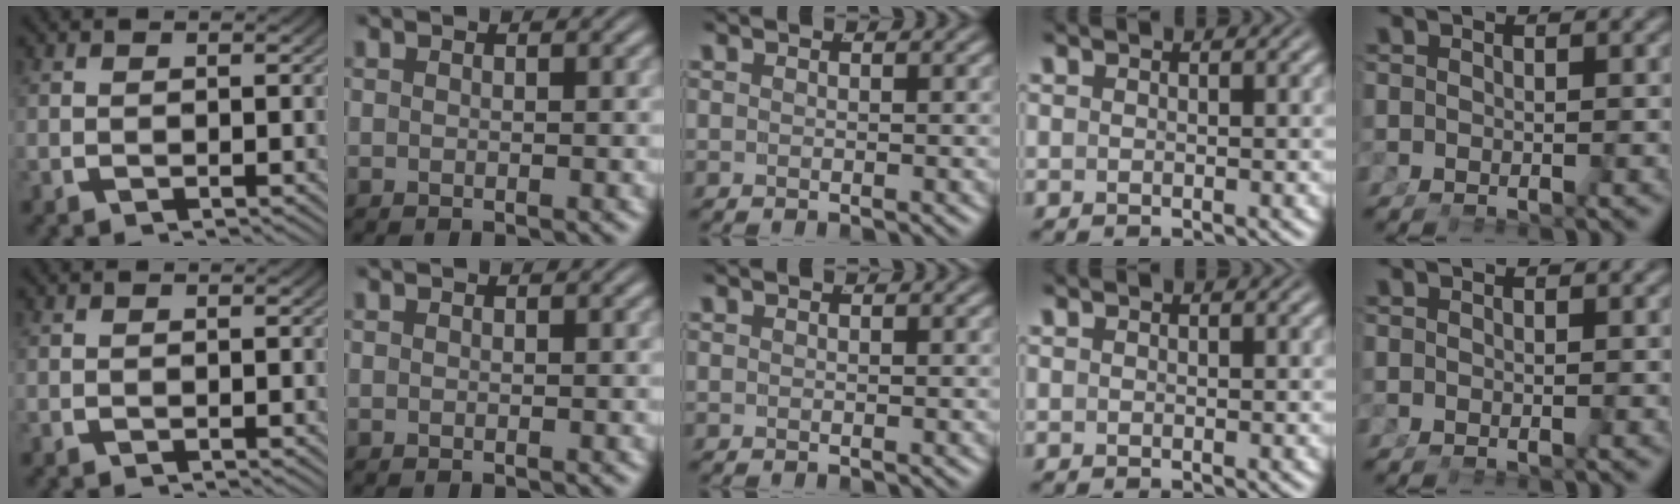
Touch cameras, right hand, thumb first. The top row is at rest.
{}